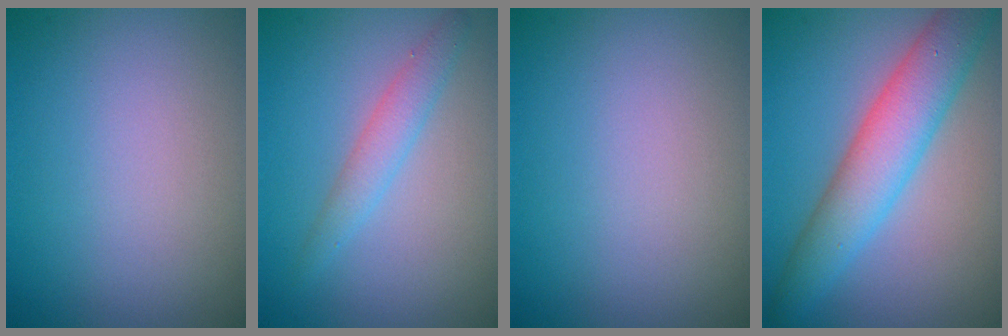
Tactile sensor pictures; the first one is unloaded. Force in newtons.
{"total": 2.9, "press": 2.9, "slide": 0.4}
{"total": 0.0}
{"total": 6.0, "press": 6.0, "slide": 0.2}